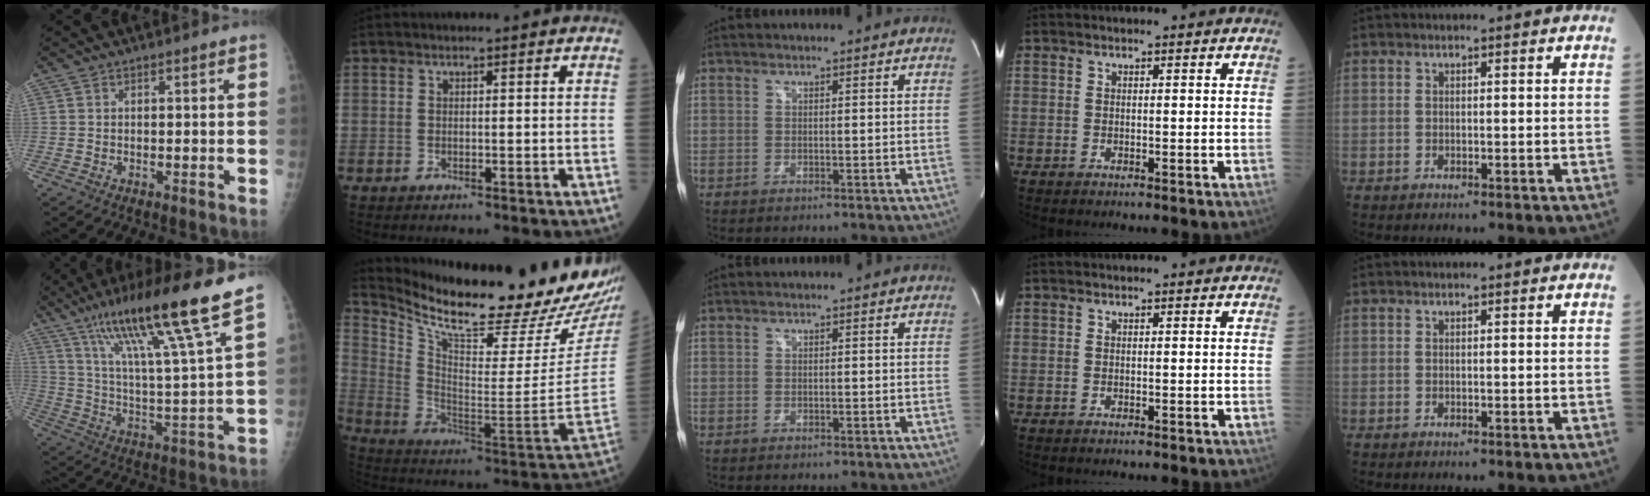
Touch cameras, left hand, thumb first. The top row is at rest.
{"thumb": {"total": 20.3, "force": [13.7, 0.7, 14.9], "torque": [-0.236, -0.054, 0.233]}, "index": {"total": 26.8, "force": [23.3, 2.7, 13.0], "torque": [-0.236, -0.091, 0.340]}}